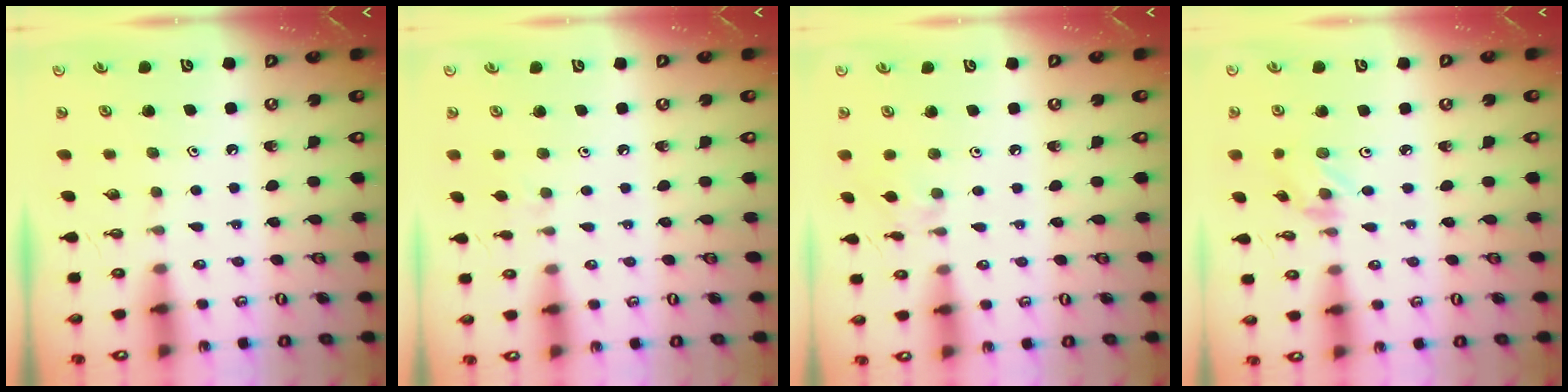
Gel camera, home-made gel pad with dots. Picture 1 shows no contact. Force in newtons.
{"total": 2.2, "press": 2.1, "slide": 0.4}
{"total": 2.6, "press": 2.6, "slide": 0.5}
{"total": 1.6, "press": 1.5, "slide": 0.3}